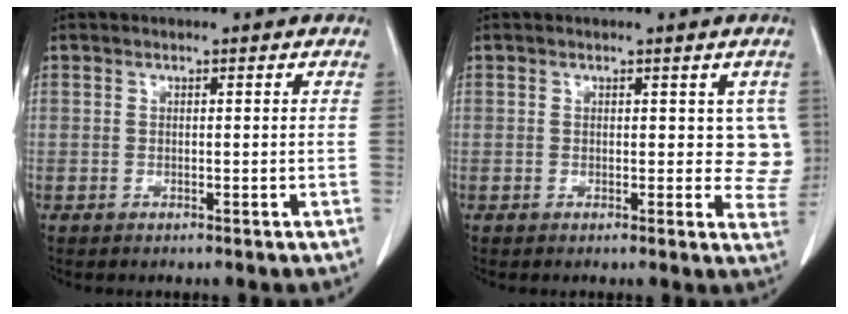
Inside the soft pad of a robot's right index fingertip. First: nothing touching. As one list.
[{"total": 4.3, "force": [1.2, 2.8, 3.0], "torque": [-0.002, -0.005, 0.009]}]